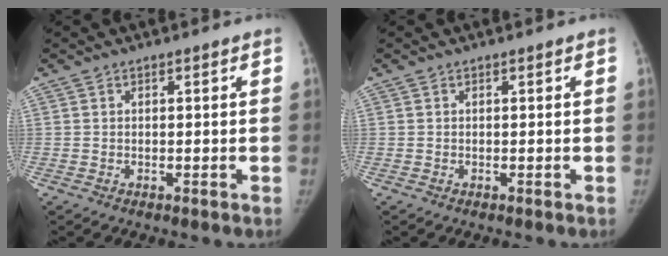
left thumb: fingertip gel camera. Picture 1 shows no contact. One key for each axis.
{"total": 0.0}